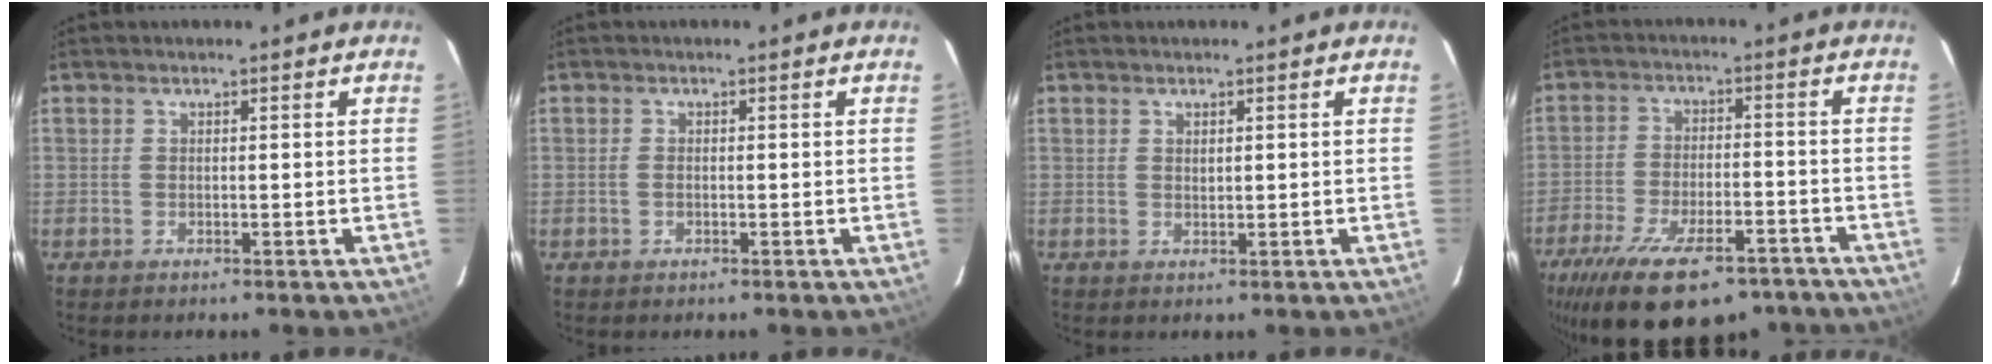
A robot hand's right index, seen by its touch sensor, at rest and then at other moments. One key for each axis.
{"total": 0.9, "fx": -0.3, "fy": 0.6, "fz": 0.6, "tx": -0.012, "ty": 0.001, "tz": -0.006}
{"total": 1.0, "fx": 0.4, "fy": 0.6, "fz": 0.7, "tx": -0.010, "ty": 0.003, "tz": 0.008}
{"total": 21.7, "fx": -15.4, "fy": 8.6, "fz": 12.7, "tx": -0.247, "ty": -0.036, "tz": -0.226}